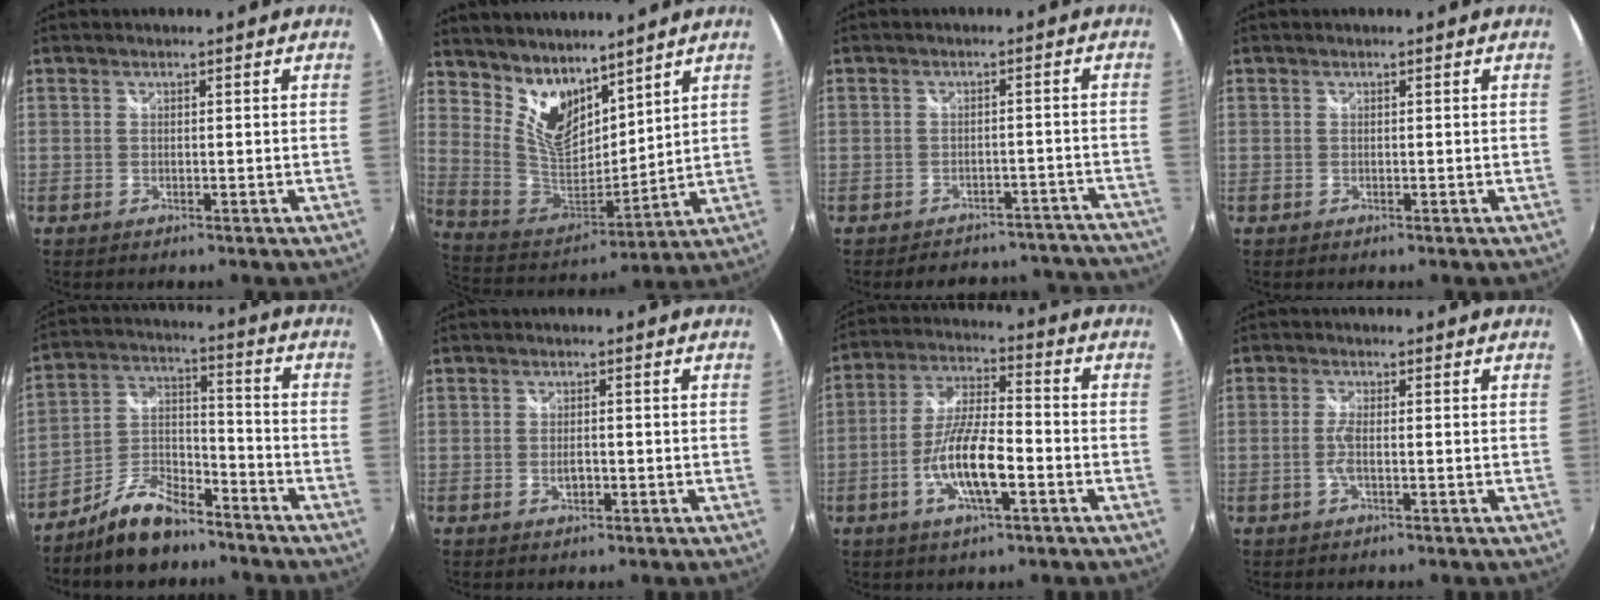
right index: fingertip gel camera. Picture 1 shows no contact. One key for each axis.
{"total": 13.1, "fx": 9.6, "fy": 6.4, "fz": 6.1, "tx": -0.126, "ty": -0.003, "tz": 0.195}
{"total": 14.8, "fx": -13.5, "fy": 5.4, "fz": 2.3, "tx": -0.038, "ty": 0.053, "tz": -0.146}
{"total": 0.0}
{"total": 11.3, "fx": -8.4, "fy": 4.7, "fz": 6.1, "tx": -0.133, "ty": 0.025, "tz": -0.151}
{"total": 2.0, "fx": -0.7, "fy": 1.1, "fz": 1.6, "tx": -0.027, "ty": -0.001, "tz": -0.011}
{"total": 11.7, "fx": -4.2, "fy": 3.0, "fz": 10.5, "tx": -0.214, "ty": -0.002, "tz": -0.079}
{"total": 2.7, "fx": -0.7, "fy": 0.3, "fz": 2.6, "tx": -0.057, "ty": -0.001, "tz": -0.015}